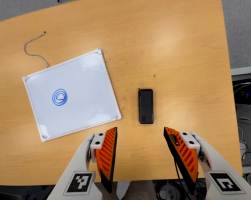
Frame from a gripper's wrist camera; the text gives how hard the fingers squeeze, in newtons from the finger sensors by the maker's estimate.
{"total": 0.0}